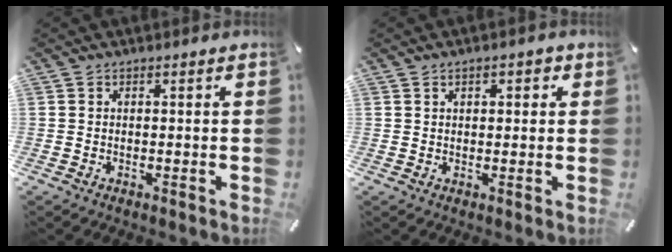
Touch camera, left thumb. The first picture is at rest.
{"total": 2.7, "force": [0.8, 1.6, 2.1], "torque": [-0.034, 0.005, 0.009]}